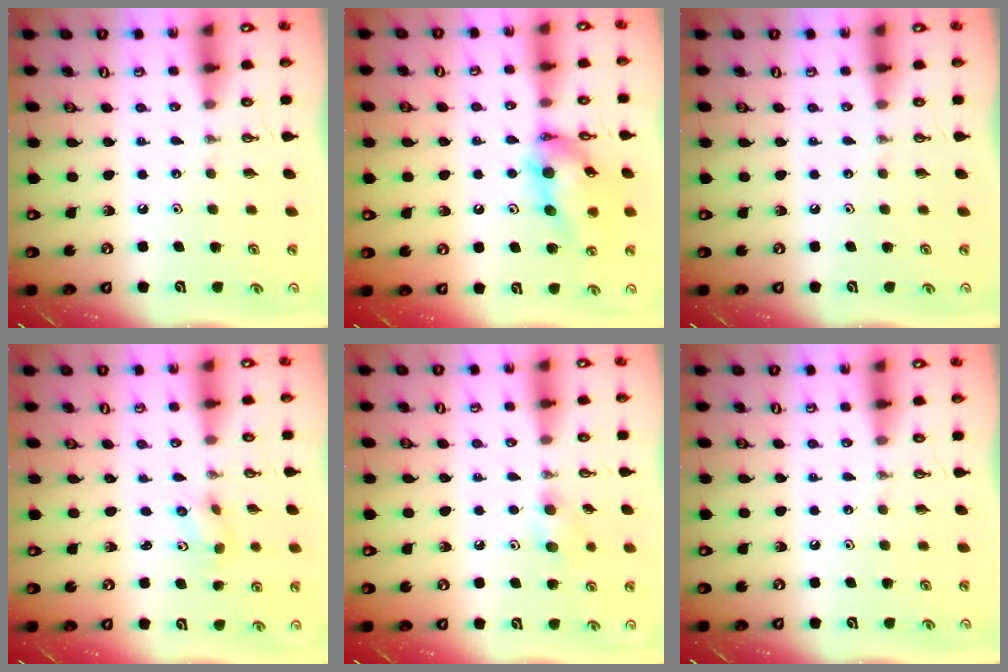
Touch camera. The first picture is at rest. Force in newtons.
{"total": 14.3, "press": 14.3, "slide": 1.0}
{"total": 0.0}
{"total": 2.9, "press": 2.7, "slide": 1.2}
{"total": 6.7, "press": 6.5, "slide": 1.3}
{"total": 0.0}